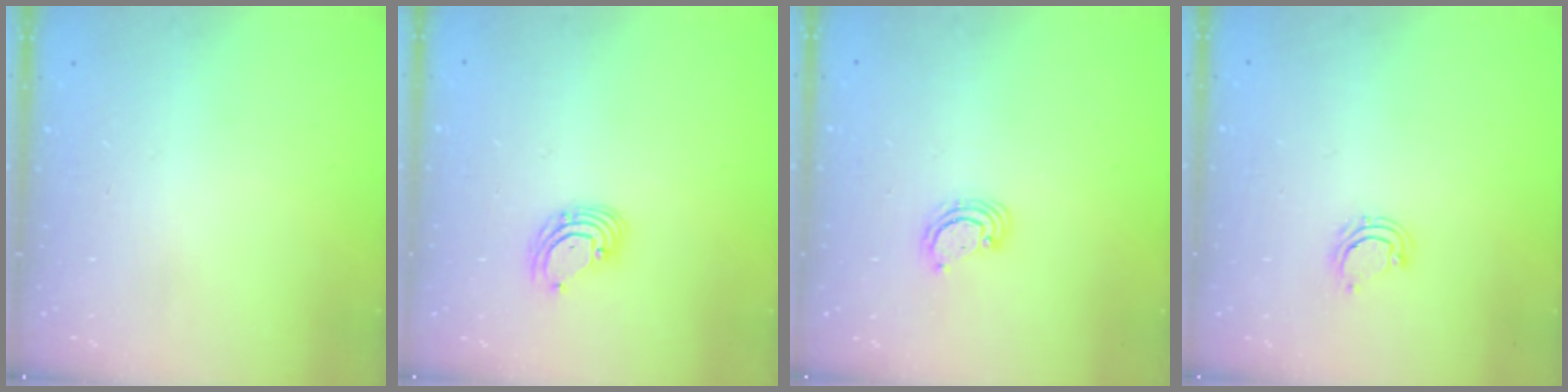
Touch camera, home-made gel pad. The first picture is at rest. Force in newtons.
{"total": 3.9, "press": 3.9, "slide": 0.6}
{"total": 2.4, "press": 2.4, "slide": 0.2}
{"total": 4.7, "press": 4.6, "slide": 0.3}